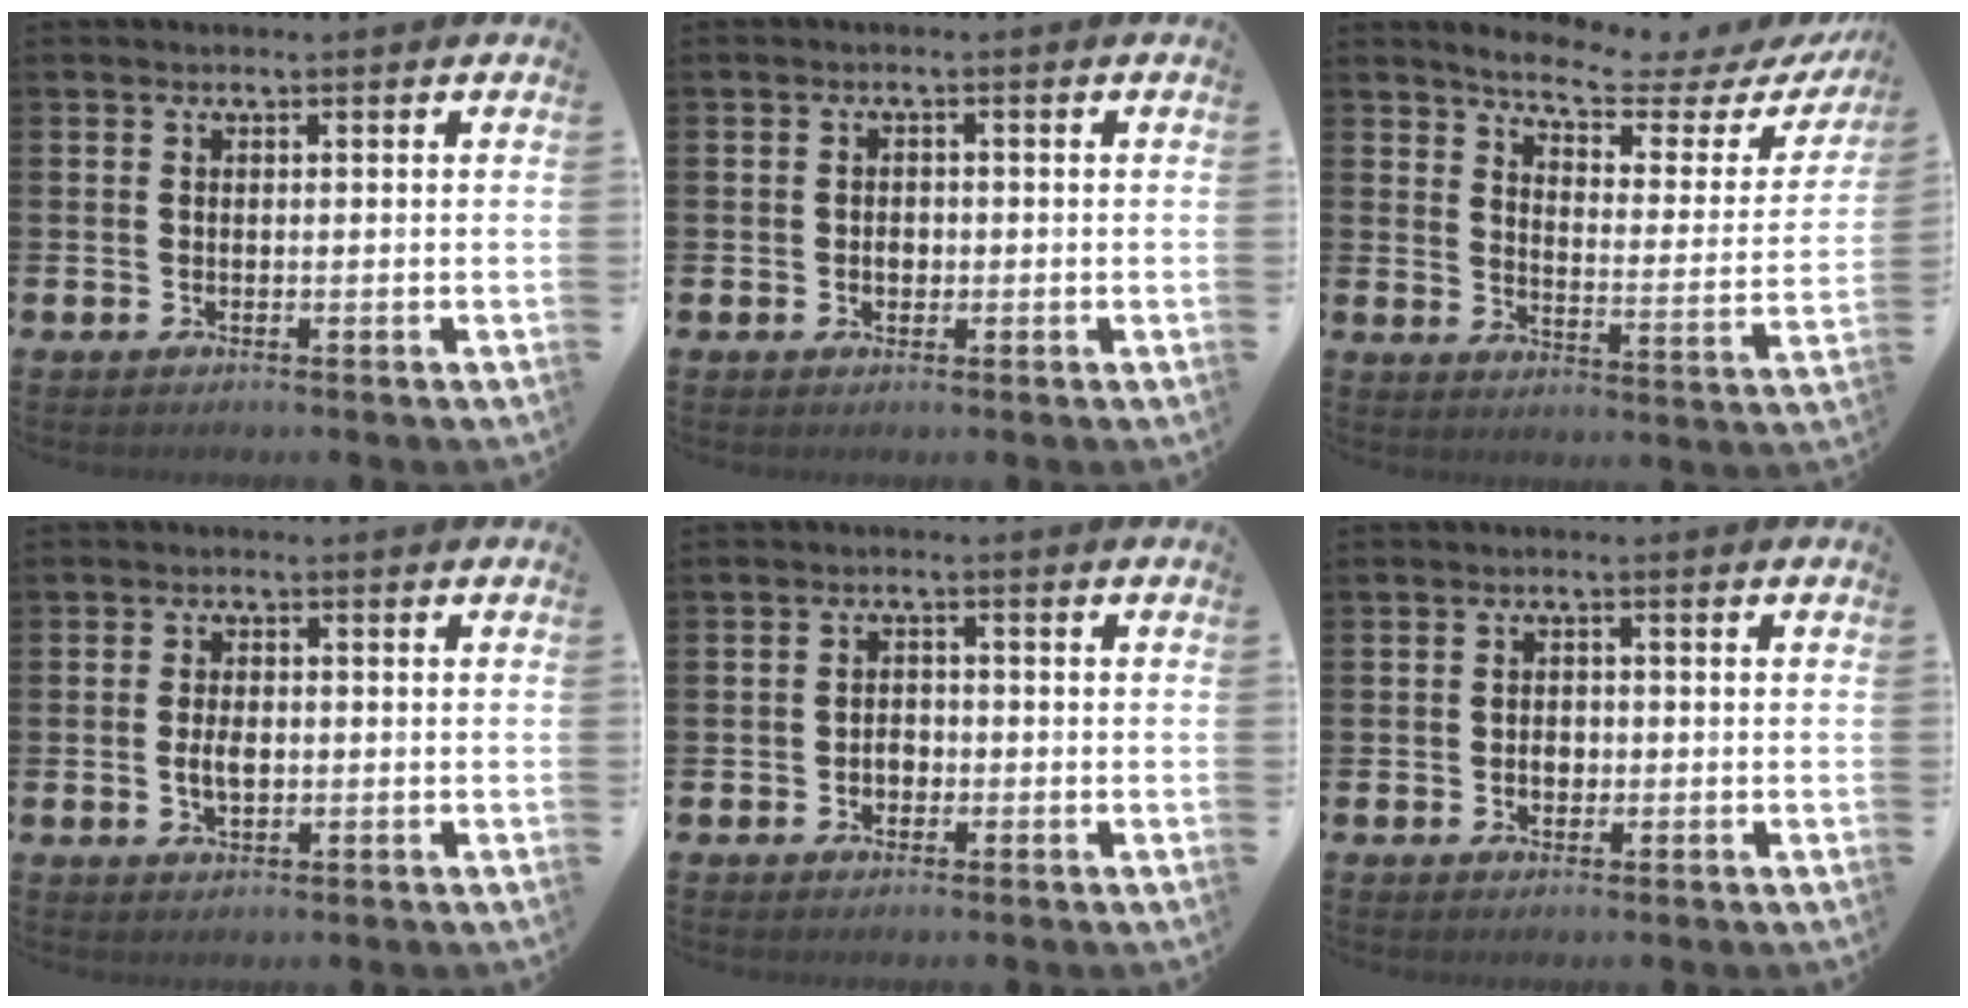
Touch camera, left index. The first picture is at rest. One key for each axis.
{"total": 1.6, "fx": -0.3, "fy": 1.2, "fz": 1.0, "tx": -0.011, "ty": 0.005, "tz": -0.009}
{"total": 5.8, "fx": 5.1, "fy": 1.0, "fz": 2.5, "tx": -0.068, "ty": -0.038, "tz": 0.078}
{"total": 2.9, "fx": -0.2, "fy": 1.7, "fz": 2.4, "tx": -0.038, "ty": 0.002, "tz": -0.006}
{"total": 2.0, "fx": -0.6, "fy": 1.6, "fz": 1.1, "tx": -0.013, "ty": 0.003, "tz": -0.016}
{"total": 1.9, "fx": -0.3, "fy": 1.5, "fz": 1.2, "tx": -0.008, "ty": 0.001, "tz": -0.012}